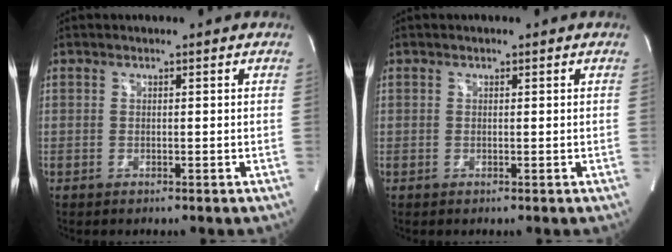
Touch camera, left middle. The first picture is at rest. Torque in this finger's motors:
{"motor_torque": [-0.18, 0.06, 0.00, 0.00]}